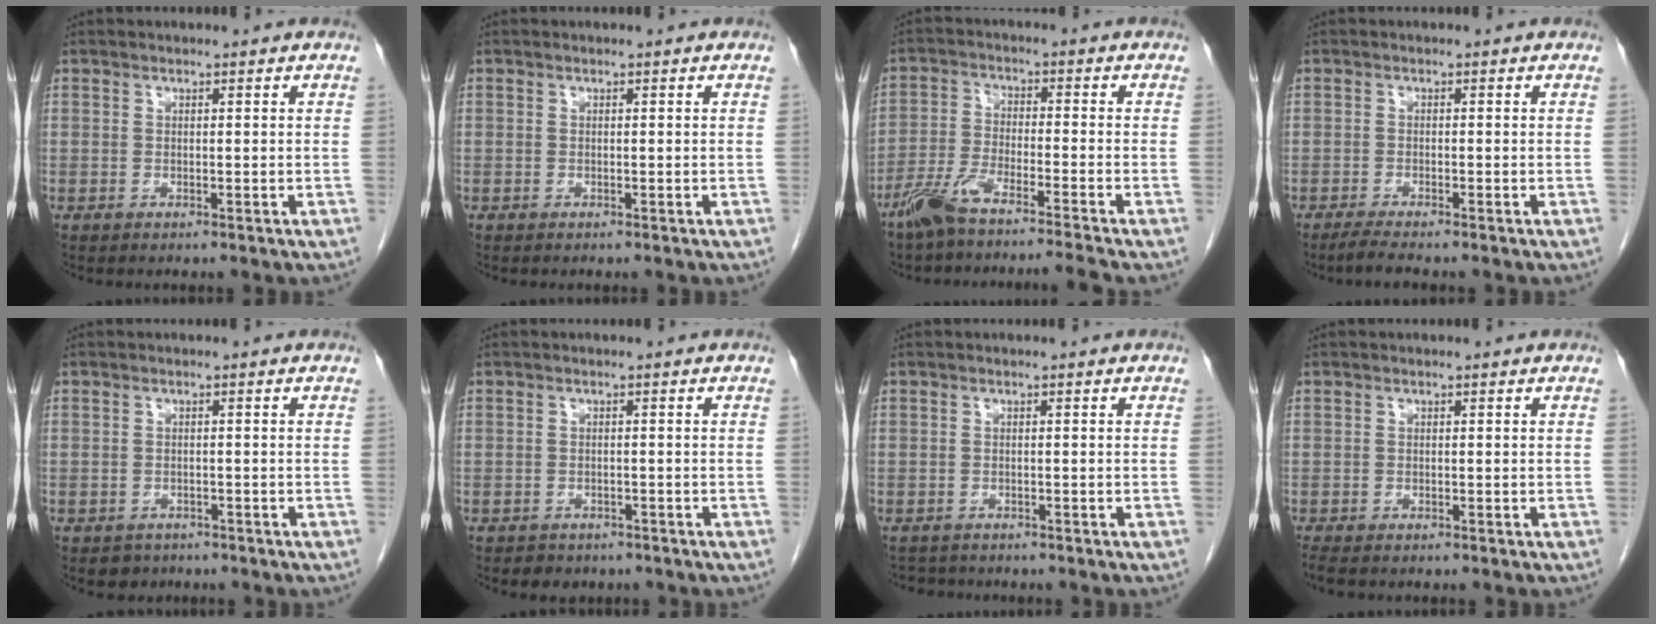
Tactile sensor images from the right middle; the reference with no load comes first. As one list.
[{"total": 0.0}, {"total": 8.2, "force": [-7.0, -0.8, 4.2], "torque": [-0.083, -0.014, -0.130]}, {"total": 2.3, "force": [-2.0, -0.3, 1.1], "torque": [-0.031, -0.008, -0.039]}, {"total": 2.1, "force": [-1.5, 1.5, -0.1], "torque": [-0.007, 0.006, -0.020]}, {"total": 2.8, "force": [-2.2, 1.8, 0.3], "torque": [-0.014, 0.005, -0.025]}, {"total": 2.5, "force": [-2.3, 1.0, 0.0], "torque": [-0.001, -0.003, -0.034]}, {"total": 2.5, "force": [-2.0, 0.8, 1.2], "torque": [-0.024, -0.008, -0.028]}]